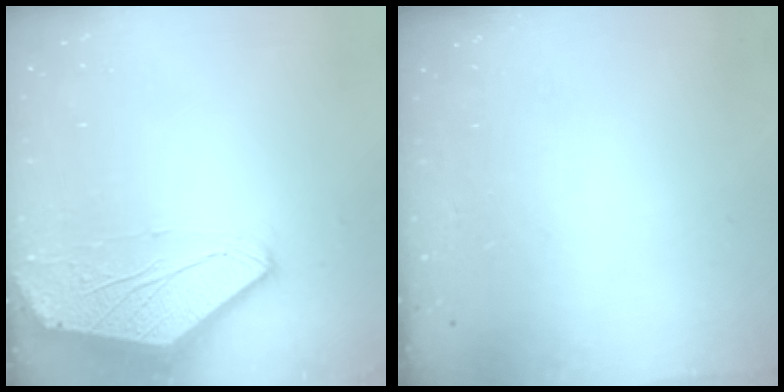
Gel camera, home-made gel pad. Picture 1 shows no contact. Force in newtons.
{"total": 0.0}